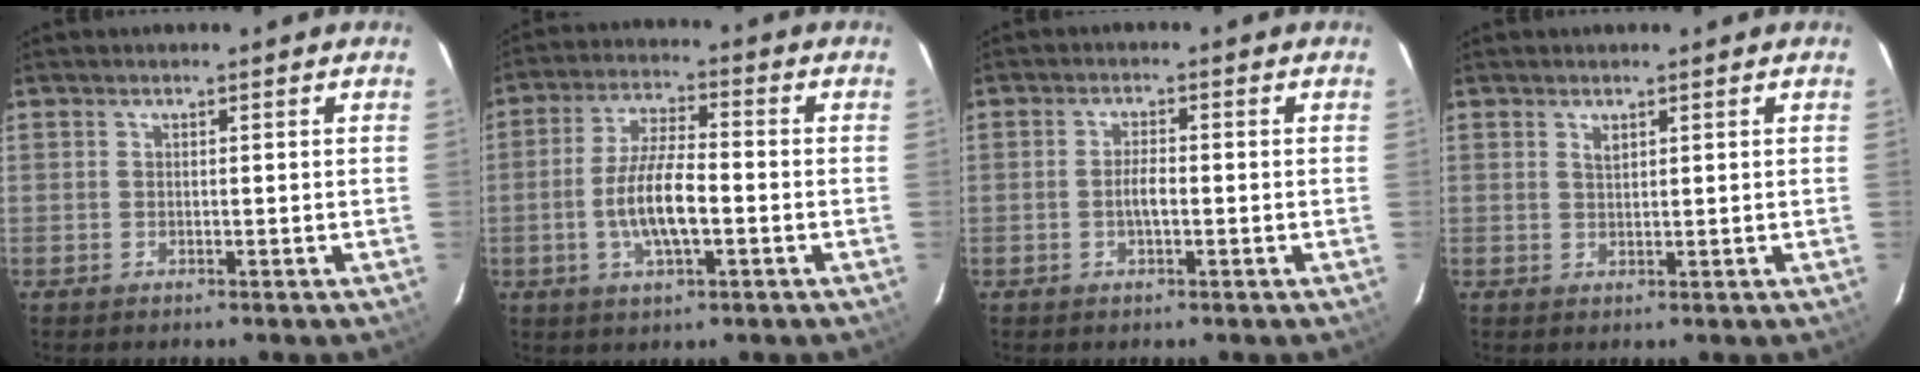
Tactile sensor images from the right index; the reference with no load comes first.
{"total": 9.3, "force": [-2.3, 2.8, 8.6], "torque": [-0.173, 0.000, -0.043]}
{"total": 0.9, "force": [-0.2, 0.4, 0.8], "torque": [-0.014, 0.000, -0.005]}
{"total": 1.2, "force": [0.7, 0.5, 0.8], "torque": [-0.013, 0.002, 0.014]}